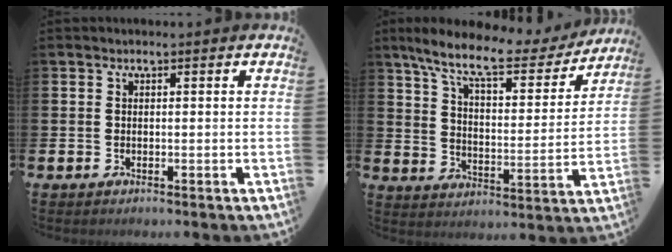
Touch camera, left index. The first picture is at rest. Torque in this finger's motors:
{"motor_torque": [1.11, -1.03, 0.51, 0.21]}